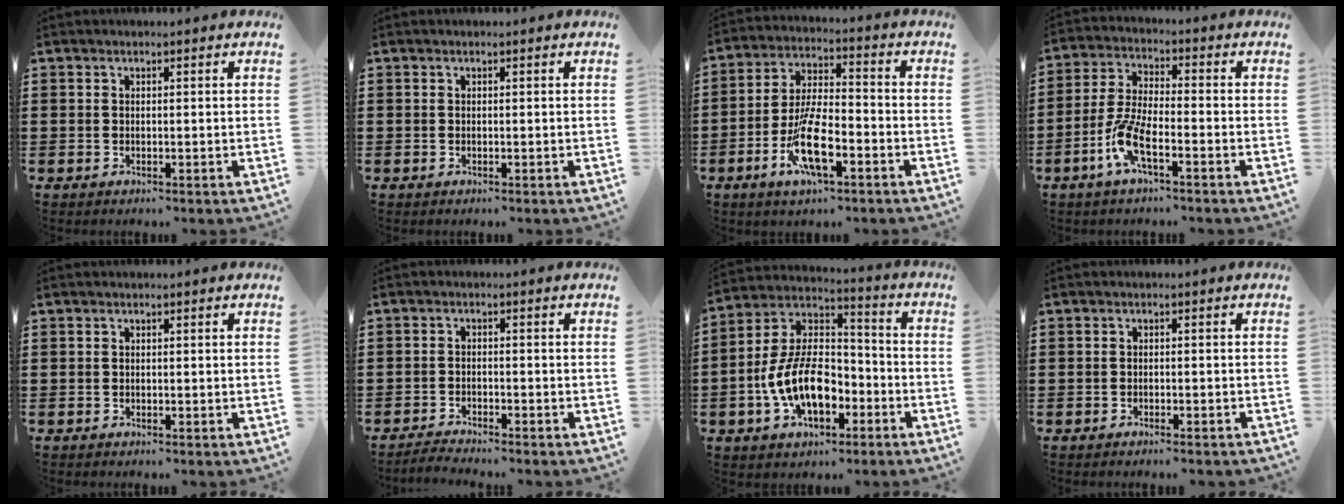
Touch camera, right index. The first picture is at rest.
{"total": 0.0}
{"total": 10.1, "force": [-4.4, 3.4, 8.4], "torque": [-0.178, -0.003, -0.081]}
{"total": 7.1, "force": [-3.6, 1.6, 5.9], "torque": [-0.152, -0.016, -0.077]}
{"total": 0.0}
{"total": 2.2, "force": [-2.2, -0.1, -0.2], "torque": [-0.002, 0.002, -0.047]}
{"total": 11.5, "force": [-4.1, 6.5, 8.6], "torque": [-0.198, 0.005, -0.078]}
{"total": 1.1, "force": [-1.0, -0.1, 0.2], "torque": [-0.005, 0.000, -0.020]}